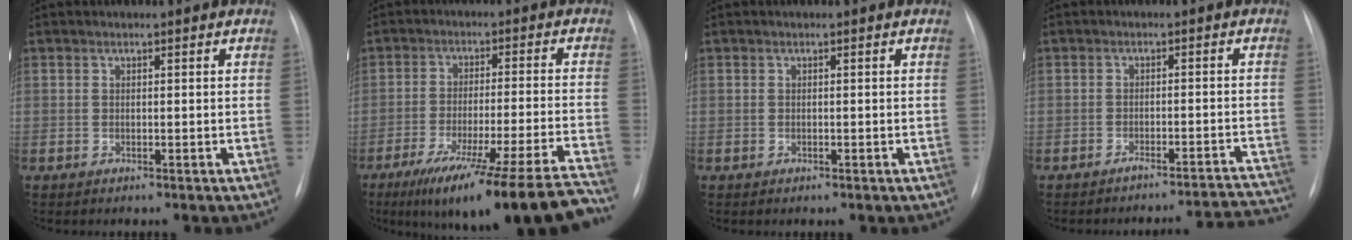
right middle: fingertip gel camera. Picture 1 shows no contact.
{"total": 21.4, "force": [-17.4, -1.4, 12.4], "torque": [-0.135, -0.033, -0.263]}
{"total": 0.0}
{"total": 10.7, "force": [-10.7, -0.7, 0.5], "torque": [0.019, 0.022, -0.124]}